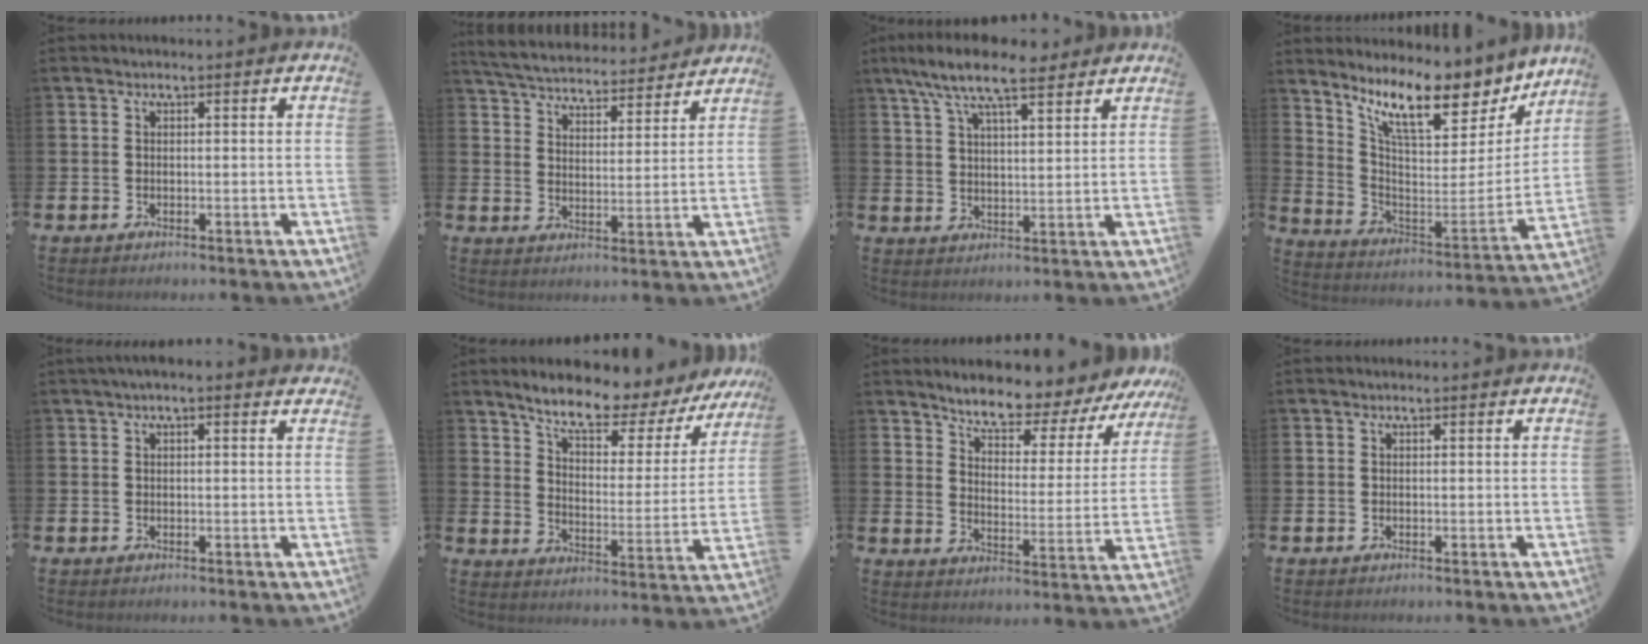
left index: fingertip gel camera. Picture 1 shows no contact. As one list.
[{"total": 5.5, "force": [5.4, 0.9, 0.6], "torque": [-0.038, -0.041, 0.094]}, {"total": 9.1, "force": [7.7, 2.1, 4.3], "torque": [-0.093, -0.027, 0.138]}, {"total": 11.6, "force": [9.0, 3.8, 6.2], "torque": [-0.140, -0.066, 0.152]}, {"total": 0.9, "force": [0.6, 0.1, 0.7], "torque": [-0.009, 0.001, 0.009]}, {"total": 8.3, "force": [7.3, 1.8, 3.5], "torque": [-0.098, -0.051, 0.120]}, {"total": 6.7, "force": [6.4, 0.7, 1.8], "torque": [-0.059, -0.057, 0.103]}, {"total": 0.0}]